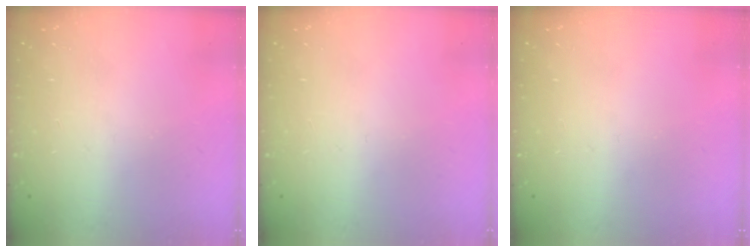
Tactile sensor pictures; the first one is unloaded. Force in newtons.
{"total": 0.0}
{"total": 0.0}